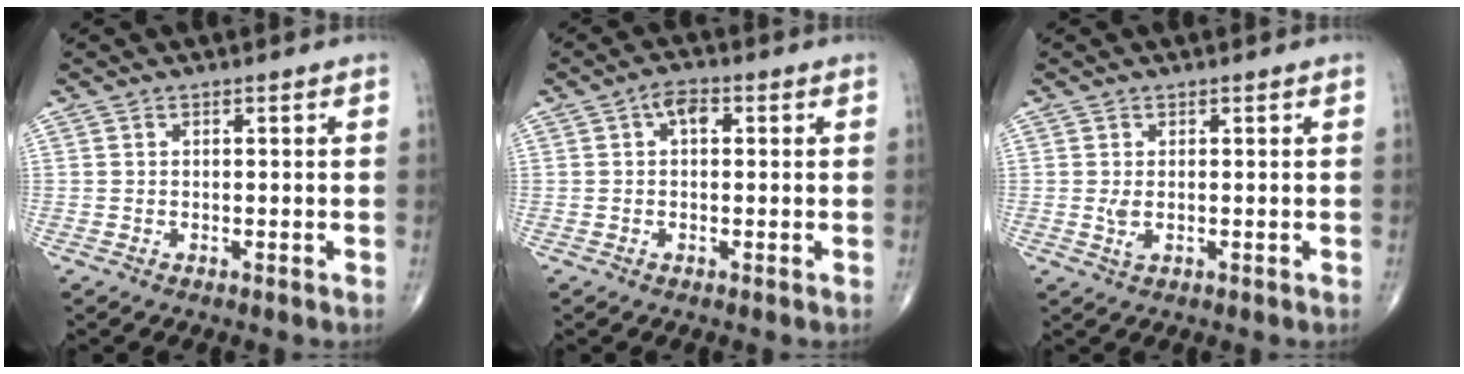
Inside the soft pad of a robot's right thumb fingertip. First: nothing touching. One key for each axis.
{"total": 3.2, "fx": 0.8, "fy": 1.9, "fz": 2.5, "tx": -0.032, "ty": 0.009, "tz": 0.007}
{"total": 1.6, "fx": 0.1, "fy": 0.7, "fz": 1.5, "tx": -0.033, "ty": -0.005, "tz": 0.007}